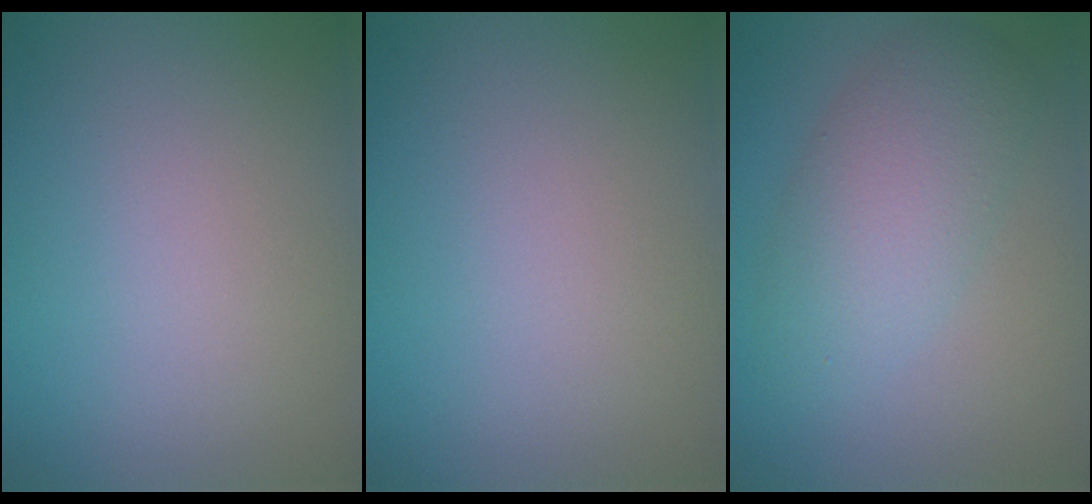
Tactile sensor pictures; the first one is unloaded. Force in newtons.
{"total": 0.0}
{"total": 5.0, "press": 5.0, "slide": 0.4}